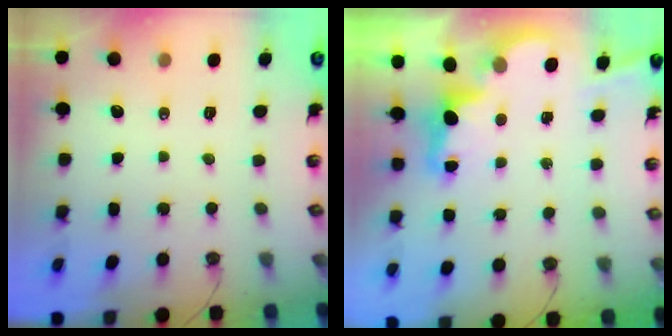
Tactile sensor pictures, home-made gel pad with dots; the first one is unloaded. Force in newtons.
{"total": 2.6, "press": 2.5, "slide": 0.8}